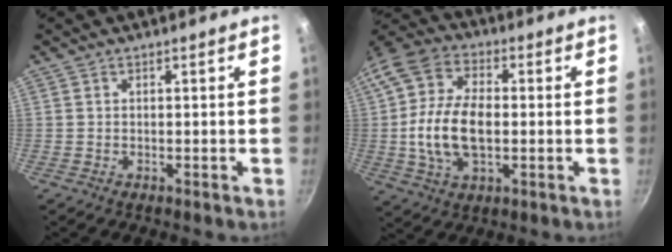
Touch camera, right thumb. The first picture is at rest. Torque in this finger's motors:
{"motor_torque": [0.71, 2.51, 1.01, -0.41, 0.19]}